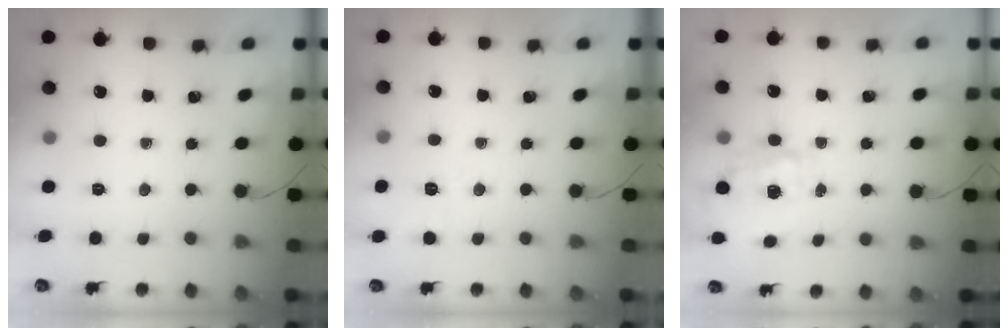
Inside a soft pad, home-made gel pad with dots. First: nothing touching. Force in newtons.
{"total": 2.2, "press": 0.9, "slide": 2.0}
{"total": 7.5, "press": 7.1, "slide": 2.3}